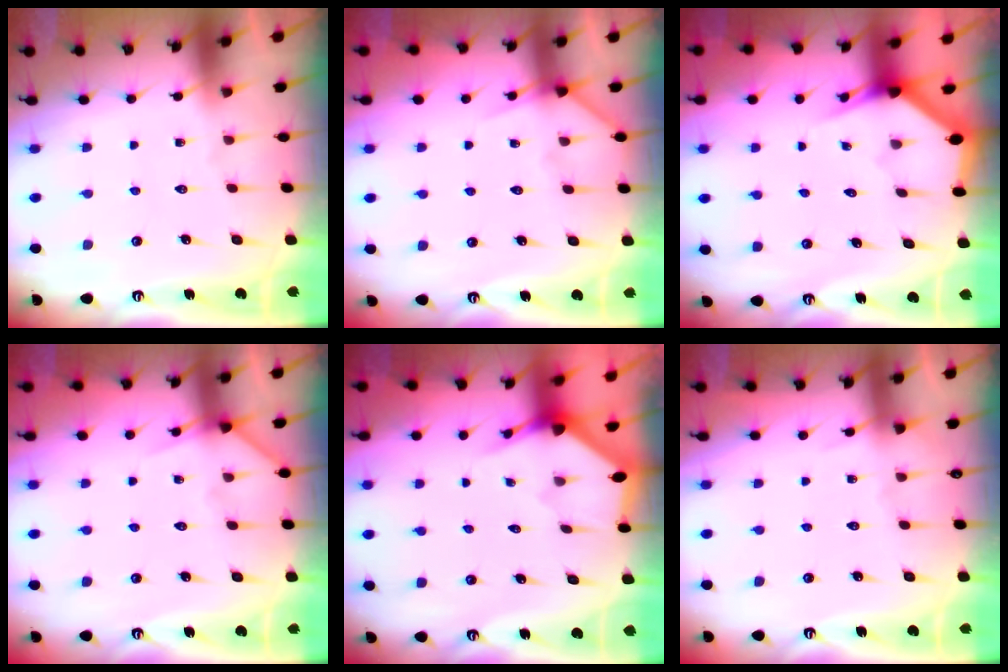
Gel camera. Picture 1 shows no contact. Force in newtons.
{"total": 6.1, "press": 6.1, "slide": 0.8}
{"total": 2.7, "press": 2.7, "slide": 0.1}
{"total": 6.1, "press": 6.1, "slide": 0.8}
{"total": 2.7, "press": 2.7, "slide": 0.1}
{"total": 1.9, "press": 1.9, "slide": 0.3}